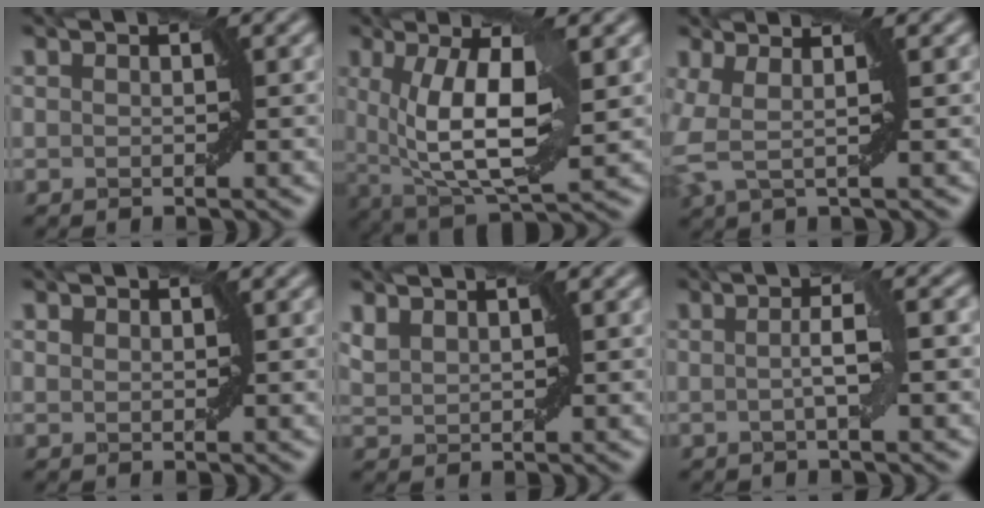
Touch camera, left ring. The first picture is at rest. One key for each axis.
{"total": 9.3, "fx": 1.2, "fy": 3.3, "fz": 8.6, "tx": -0.147, "ty": -0.006, "tz": 0.021}
{"total": 2.7, "fx": 0.4, "fy": 0.5, "fz": 2.6, "tx": -0.067, "ty": 0.004, "tz": 0.004}
{"total": 0.5, "fx": 0.4, "fy": 0.2, "fz": 0.1, "tx": -0.001, "ty": 0.000, "tz": 0.009}
{"total": 1.5, "fx": 1.4, "fy": 0.3, "fz": 0.5, "tx": -0.015, "ty": 0.004, "tz": 0.033}
{"total": 3.0, "fx": -0.1, "fy": 0.4, "fz": 3.0, "tx": -0.045, "ty": 0.004, "tz": -0.003}